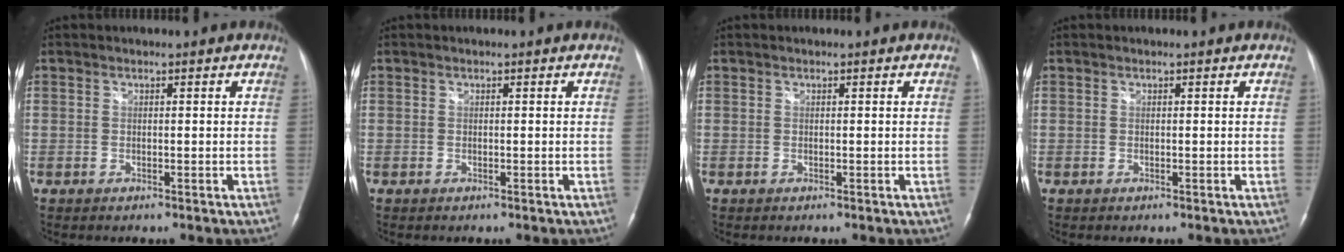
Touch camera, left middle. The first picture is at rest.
{"total": 0.0}
{"total": 0.0}
{"total": 0.0}